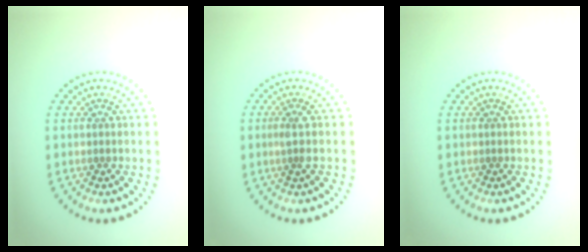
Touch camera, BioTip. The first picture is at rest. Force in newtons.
{"total": 1.4, "press": 1.1, "slide": 0.9}
{"total": 0.0}